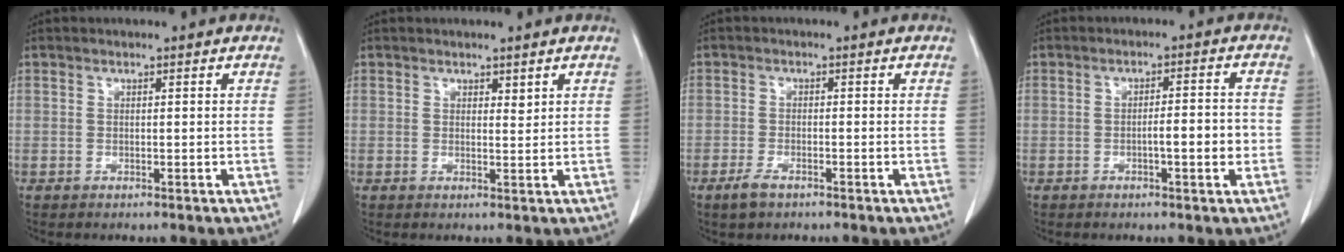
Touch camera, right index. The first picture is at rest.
{"total": 1.1, "force": [0.8, 0.4, 0.5], "torque": [-0.005, -0.007, 0.012]}
{"total": 2.6, "force": [-1.8, 0.9, 1.7], "torque": [-0.038, -0.002, -0.032]}
{"total": 4.5, "force": [-1.1, 0.7, 4.3], "torque": [-0.067, 0.006, -0.013]}